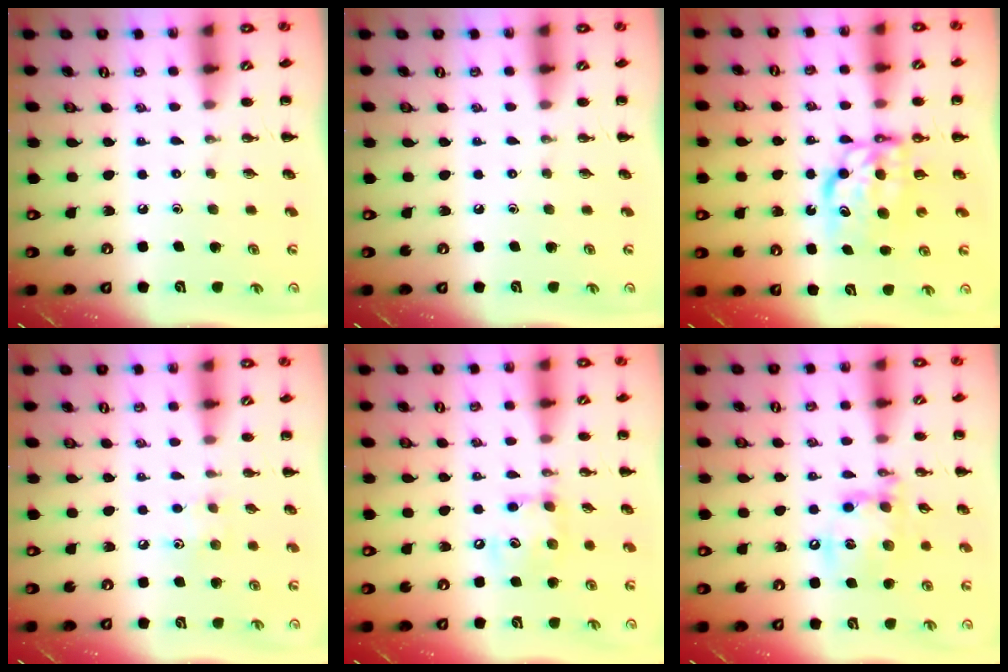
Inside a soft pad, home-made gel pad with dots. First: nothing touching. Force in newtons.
{"total": 0.0}
{"total": 6.7, "press": 6.6, "slide": 1.2}
{"total": 5.2, "press": 5.1, "slide": 1.3}
{"total": 9.8, "press": 9.8, "slide": 1.2}
{"total": 15.1, "press": 14.9, "slide": 2.6}